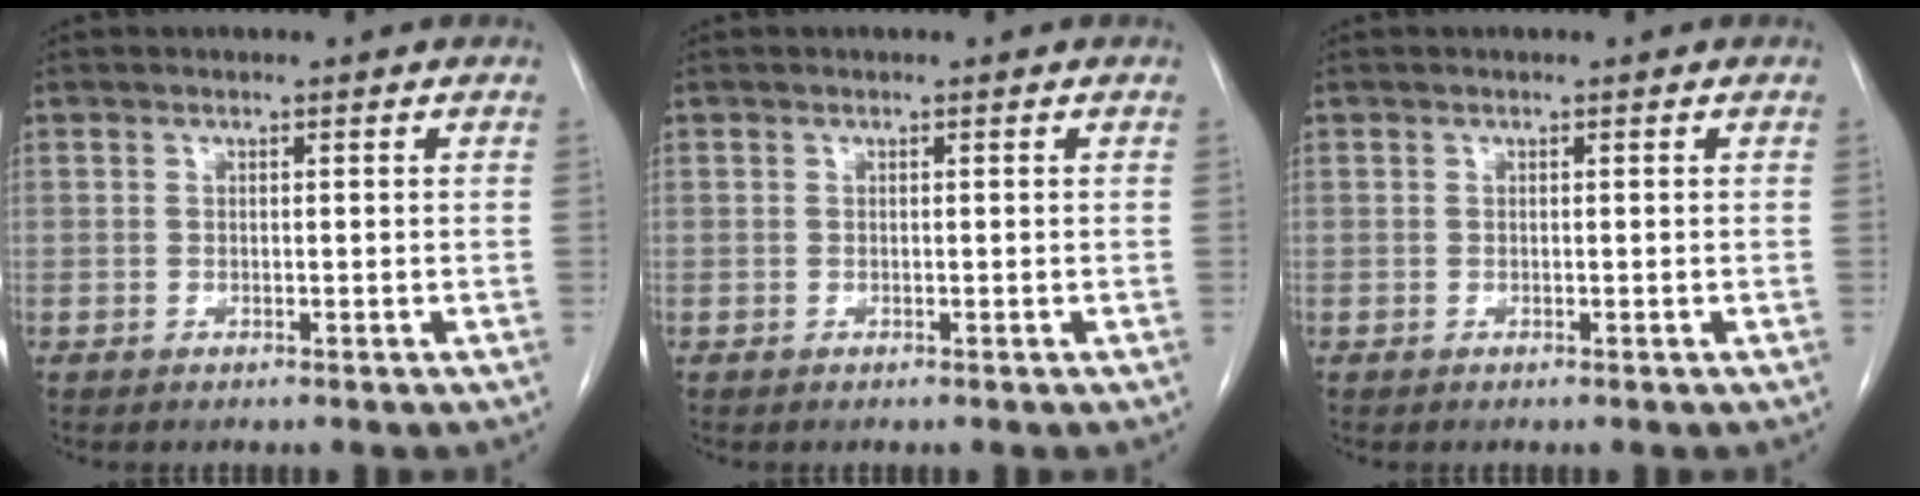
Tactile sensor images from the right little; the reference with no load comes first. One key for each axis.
{"total": 0.0}
{"total": 0.0}